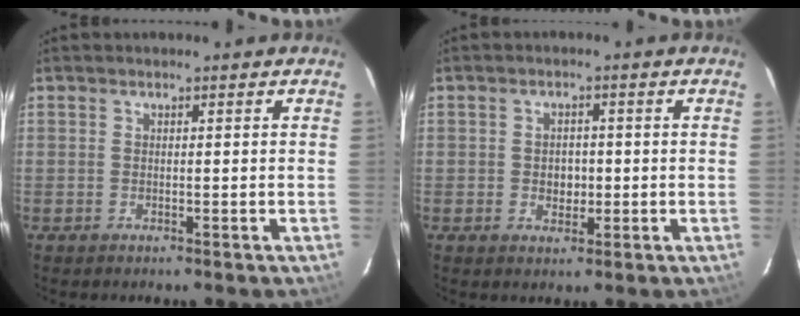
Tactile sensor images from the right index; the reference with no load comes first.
{"total": 3.0, "force": [-0.3, 2.5, 1.6], "torque": [-0.026, 0.006, -0.004]}